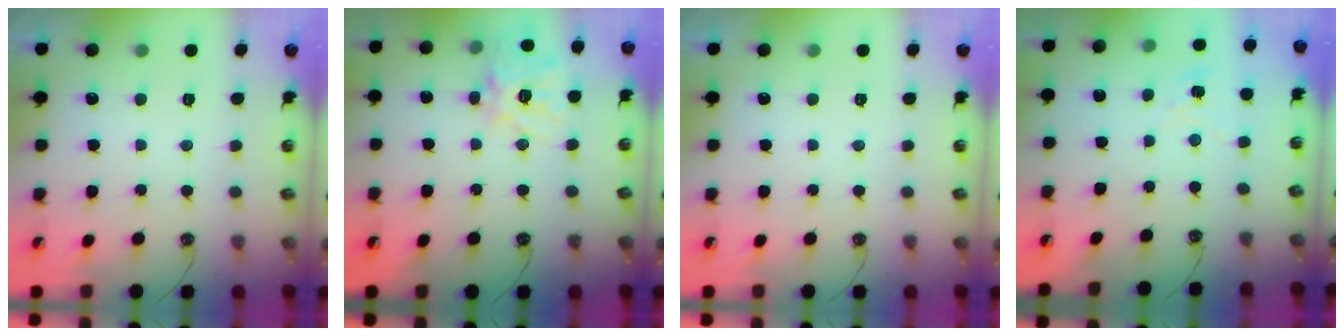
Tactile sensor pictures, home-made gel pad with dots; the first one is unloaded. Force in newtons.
{"total": 14.2, "press": 14.0, "slide": 1.9}
{"total": 0.0}
{"total": 1.0, "press": 1.0, "slide": 0.2}